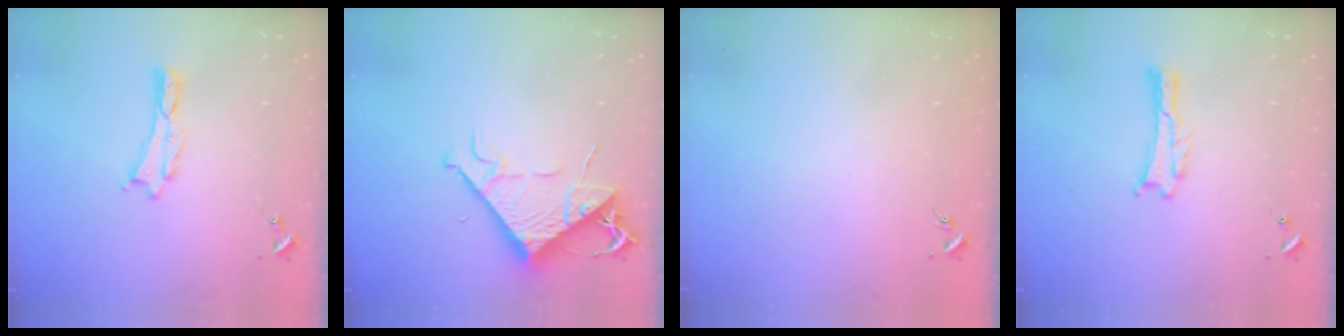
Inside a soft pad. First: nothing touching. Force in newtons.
{"total": 8.1, "press": 8.1, "slide": 1.1}
{"total": 0.0}
{"total": 0.0}